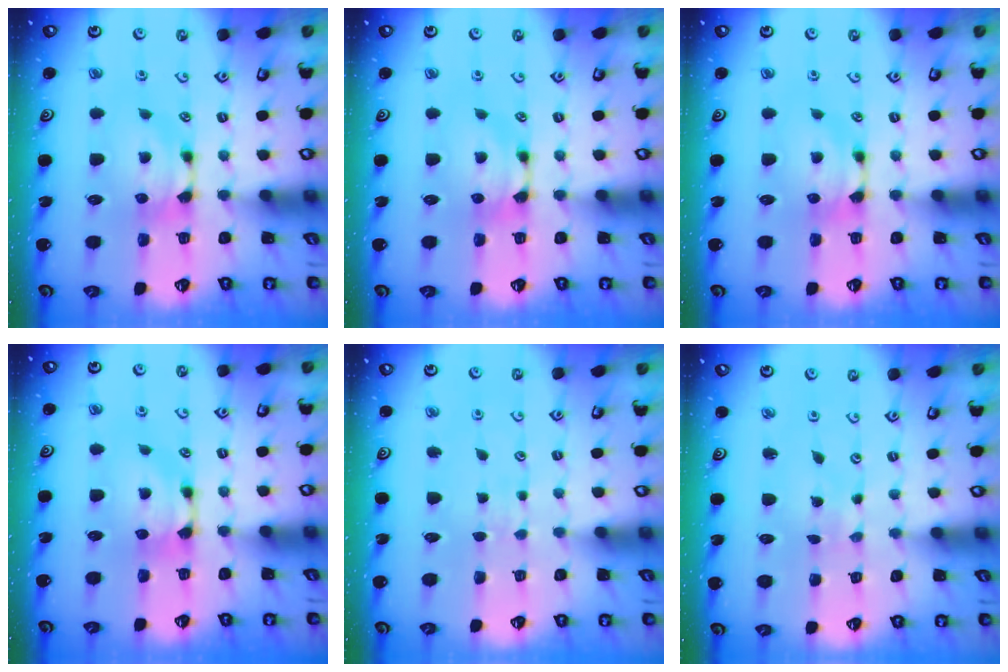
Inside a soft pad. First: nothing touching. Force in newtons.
{"total": 0.0}
{"total": 0.0}
{"total": 0.6, "press": 0.0, "slide": 0.6}
{"total": 4.6, "press": 4.6, "slide": 0.4}
{"total": 5.9, "press": 5.9, "slide": 0.3}